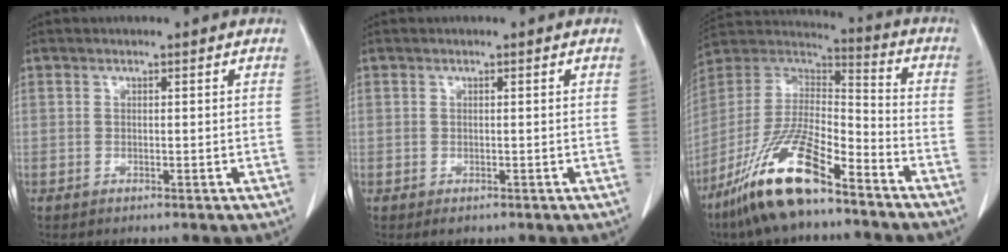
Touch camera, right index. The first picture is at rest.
{"total": 0.9, "force": [-0.4, 0.7, 0.4], "torque": [-0.003, 0.002, -0.002]}
{"total": 17.3, "force": [-11.6, 4.1, 12.1], "torque": [-0.255, -0.003, -0.215]}